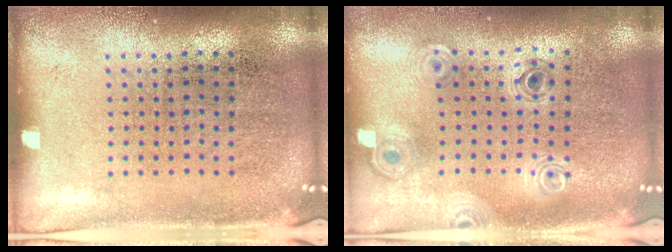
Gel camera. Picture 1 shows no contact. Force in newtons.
{"total": 0.8, "press": 0.8, "slide": 0.2}